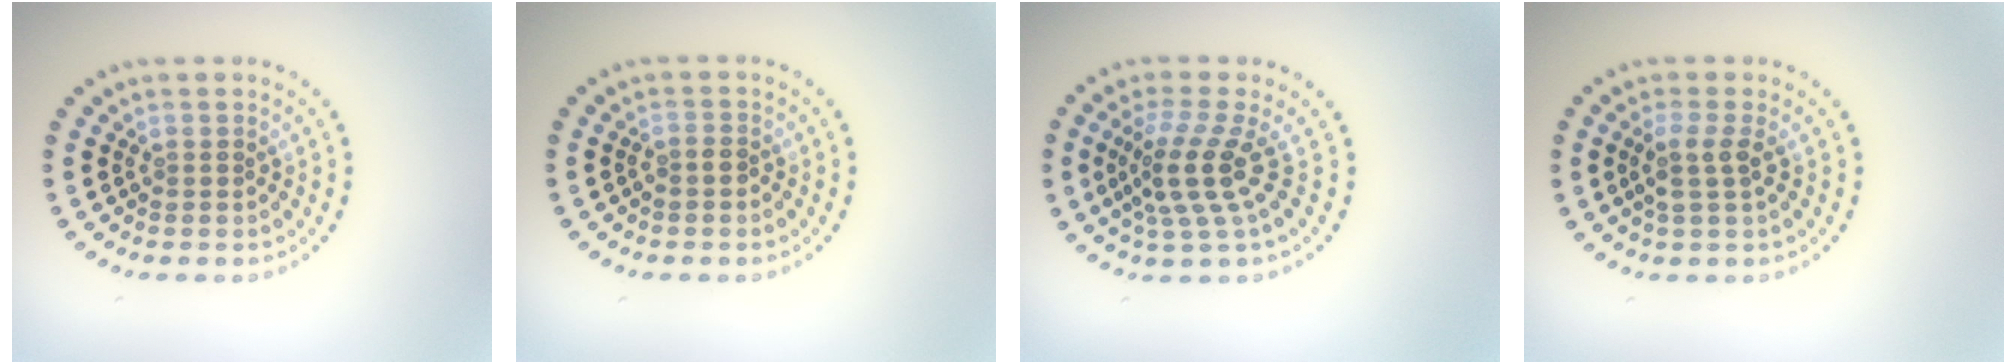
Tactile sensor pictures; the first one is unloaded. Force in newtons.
{"total": 0.8, "press": 0.6, "slide": 0.5}
{"total": 4.0, "press": 2.9, "slide": 2.8}
{"total": 2.0, "press": 1.7, "slide": 1.1}